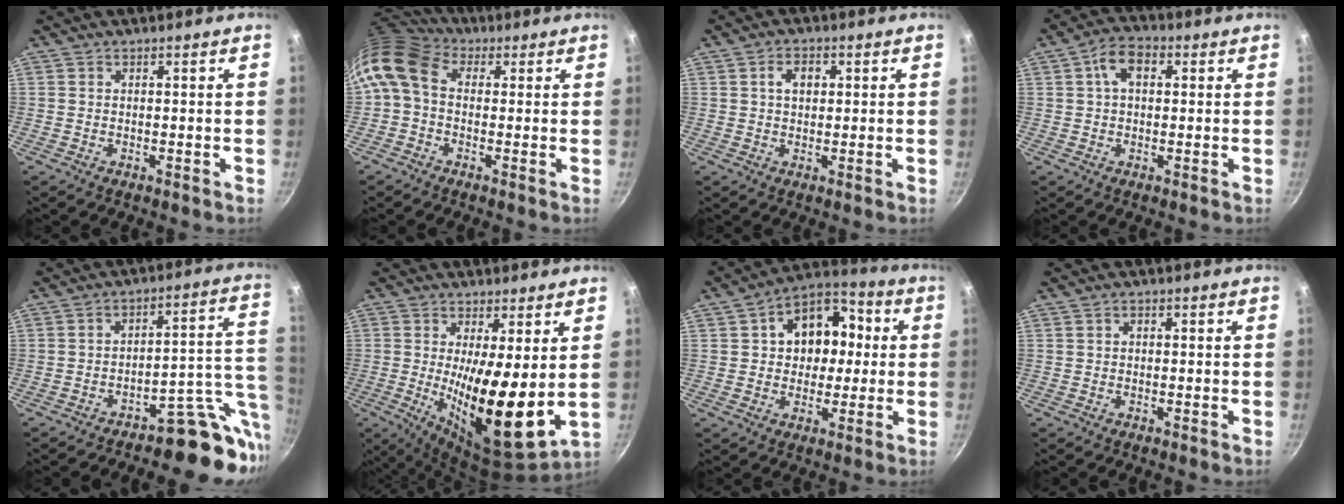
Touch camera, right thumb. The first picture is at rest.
{"total": 10.3, "force": [1.1, 7.6, 6.9], "torque": [-0.139, 0.028, 0.001]}
{"total": 3.7, "force": [0.9, 2.6, 2.5], "torque": [-0.025, 0.007, 0.012]}
{"total": 6.2, "force": [1.5, 4.0, 4.5], "torque": [-0.062, 0.013, 0.016]}
{"total": 14.5, "force": [-6.8, 6.9, 10.9], "torque": [-0.069, 0.055, -0.094]}
{"total": 15.9, "force": [0.7, 4.4, 15.2], "torque": [-0.243, -0.039, 0.019]}
{"total": 14.1, "force": [2.2, 10.8, 8.8], "torque": [-0.082, 0.027, 0.021]}
{"total": 0.9, "force": [0.1, 0.7, 0.5], "torque": [-0.009, 0.007, 0.001]}